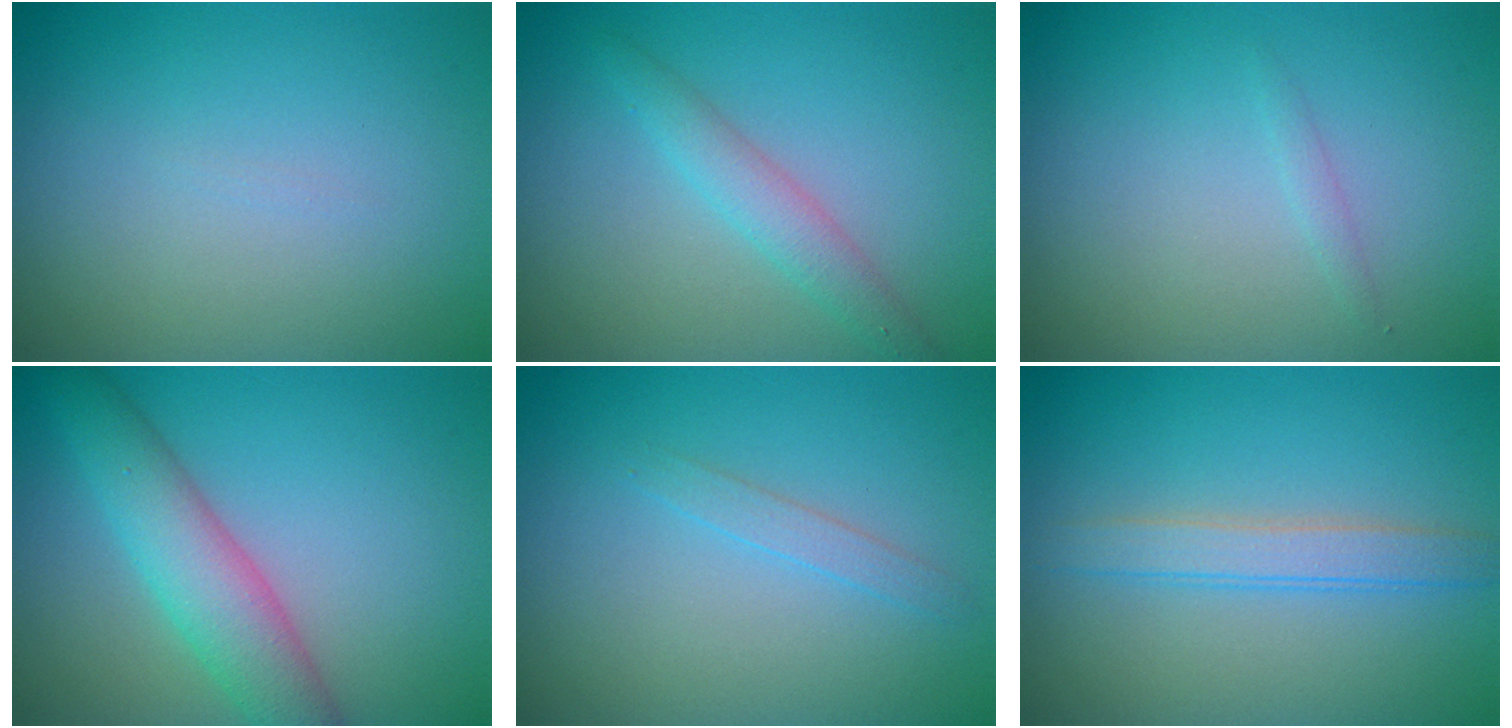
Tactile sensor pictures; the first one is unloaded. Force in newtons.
{"total": 2.3, "press": 2.3, "slide": 0.1}
{"total": 0.6, "press": 0.6, "slide": 0.0}
{"total": 5.1, "press": 5.1, "slide": 0.2}
{"total": 1.1, "press": 1.1, "slide": 0.1}
{"total": 2.5, "press": 2.5, "slide": 0.2}